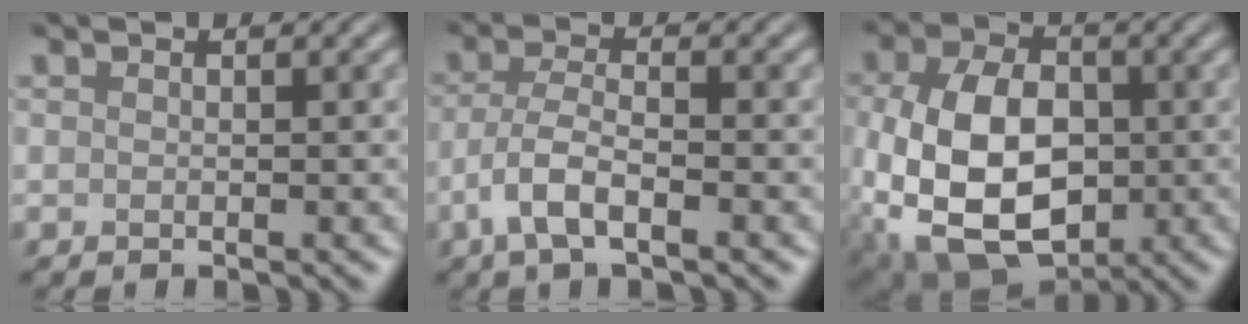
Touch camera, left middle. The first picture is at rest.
{"total": 4.0, "force": [-1.8, 1.4, 3.3], "torque": [-0.070, 0.000, -0.041]}
{"total": 12.7, "force": [-2.1, 8.3, 9.4], "torque": [-0.198, -0.020, -0.037]}